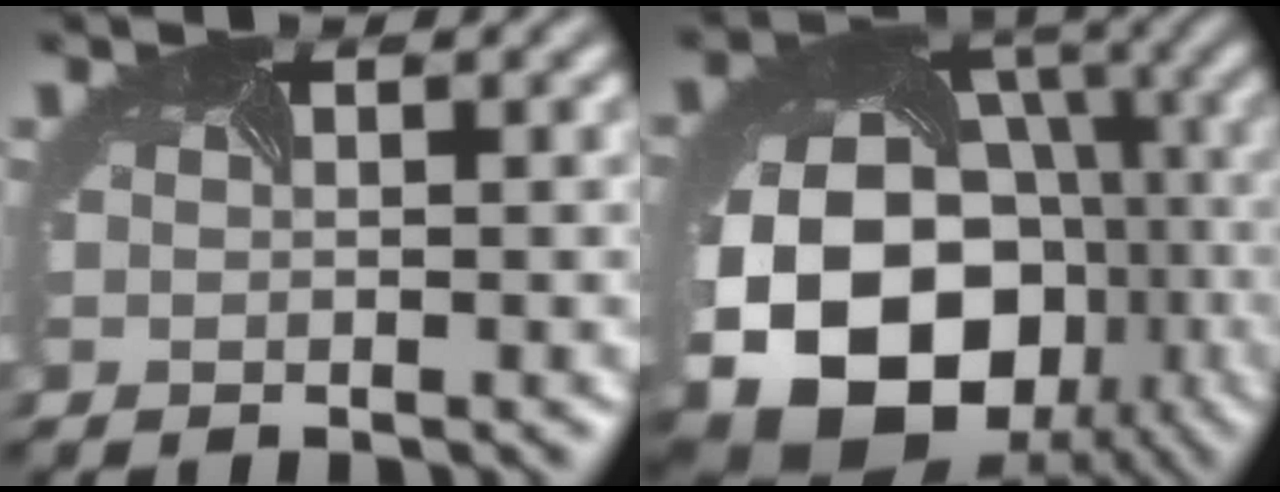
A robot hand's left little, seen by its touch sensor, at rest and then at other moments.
{"total": 20.6, "force": [-5.5, 16.0, 11.6], "torque": [-0.227, -0.055, -0.087]}